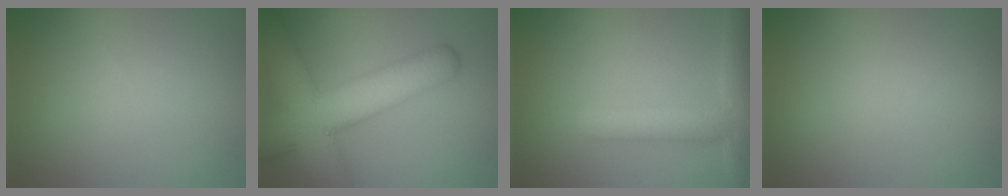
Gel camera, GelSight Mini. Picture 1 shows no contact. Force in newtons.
{"total": 10.8, "press": 10.8, "slide": 0.5}
{"total": 5.1, "press": 5.1, "slide": 0.5}
{"total": 0.0}